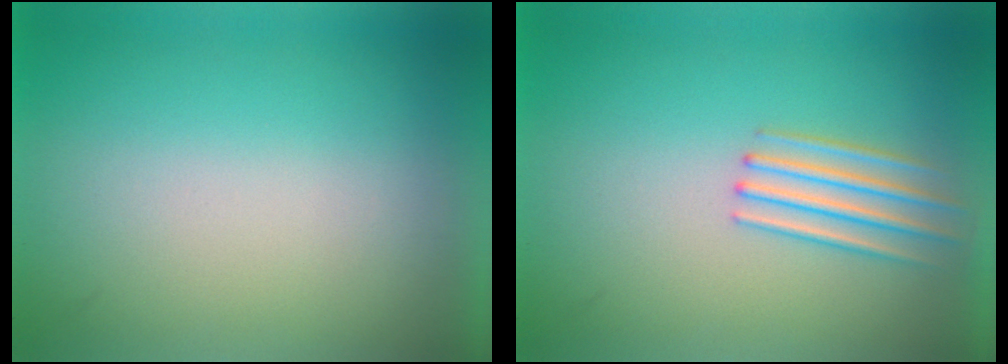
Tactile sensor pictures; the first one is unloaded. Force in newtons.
{"total": 2.1}